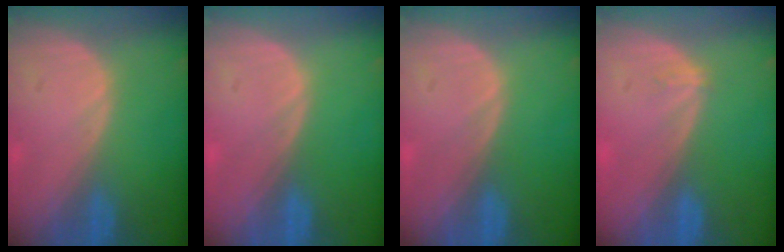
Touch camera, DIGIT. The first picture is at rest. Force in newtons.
{"total": 0.0}
{"total": 0.0}
{"total": 0.9, "press": 0.6, "slide": 0.6}